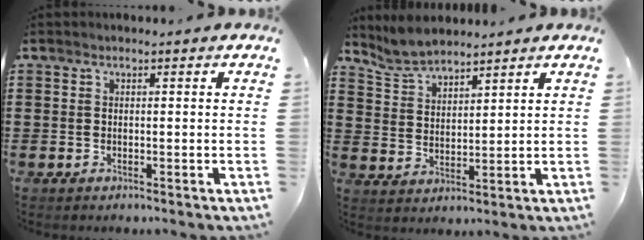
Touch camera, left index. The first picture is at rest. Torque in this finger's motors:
{"motor_torque": [-0.15, -0.32, 0.19, 0.03]}